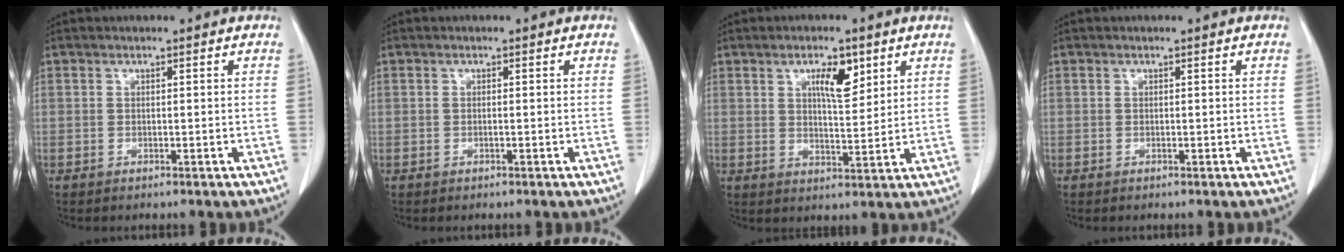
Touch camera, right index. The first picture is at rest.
{"total": 0.0}
{"total": 5.9, "force": [3.0, 1.9, 4.7], "torque": [-0.080, 0.001, 0.051]}
{"total": 0.0}